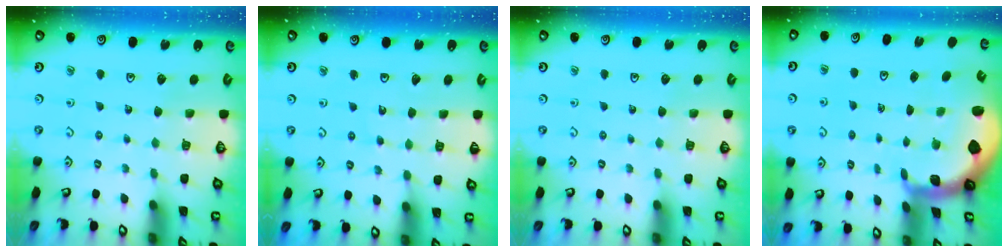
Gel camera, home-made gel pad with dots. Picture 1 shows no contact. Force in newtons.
{"total": 2.9, "press": 2.9, "slide": 0.3}
{"total": 0.0}
{"total": 1.9, "press": 1.8, "slide": 0.4}